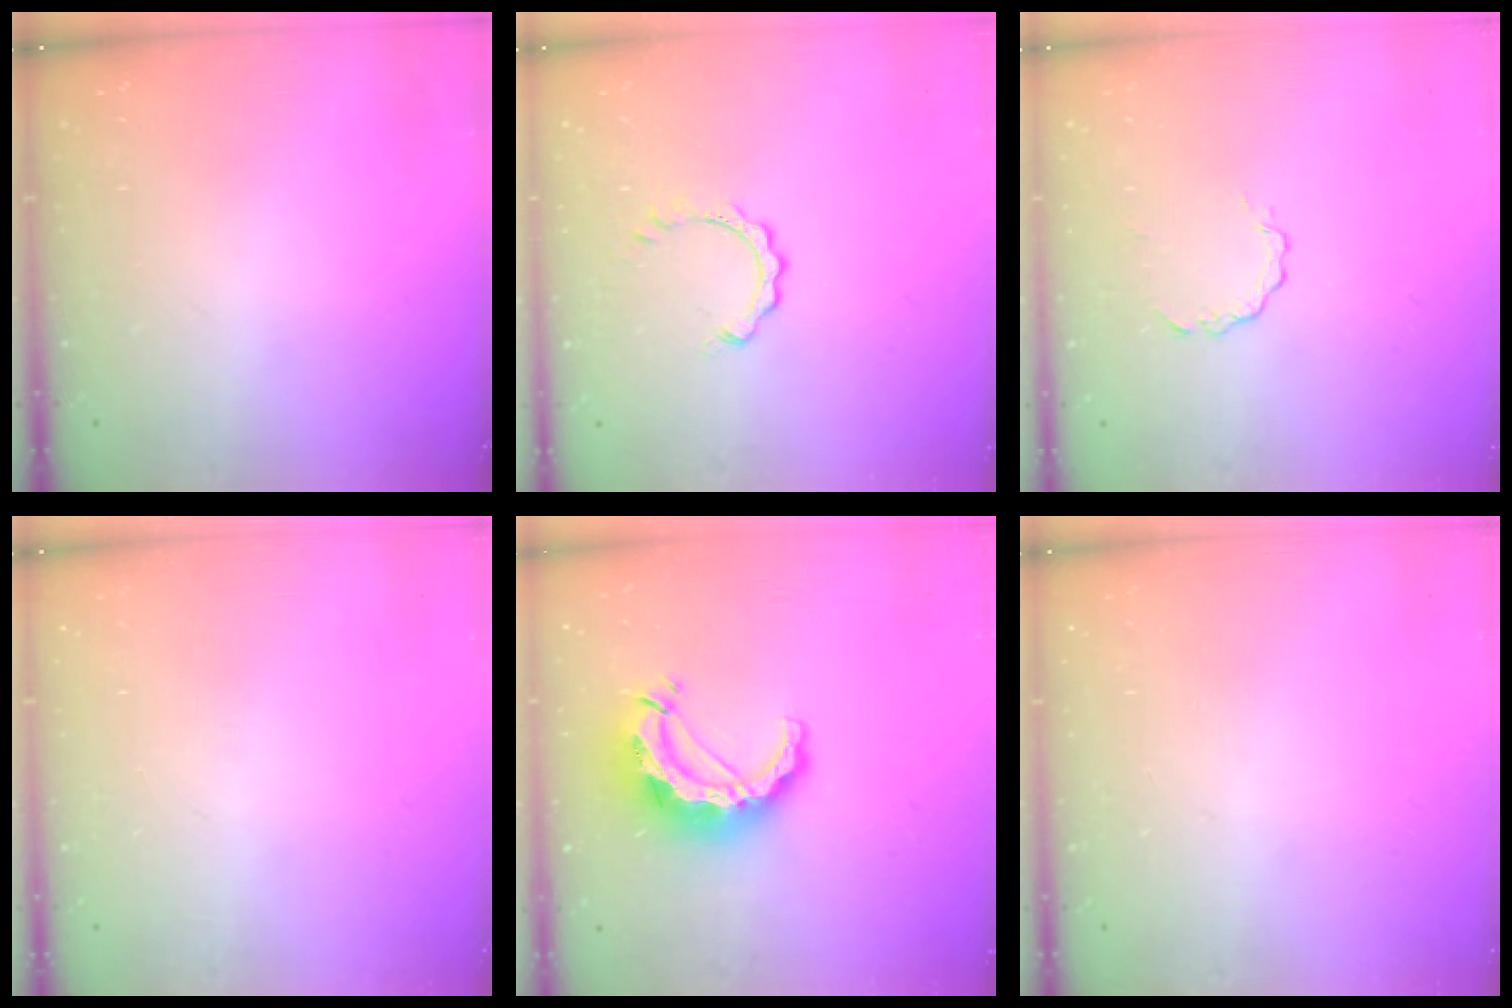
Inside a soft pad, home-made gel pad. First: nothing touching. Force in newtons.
{"total": 3.7, "press": 3.7, "slide": 0.2}
{"total": 1.7, "press": 1.7, "slide": 0.2}
{"total": 0.0}
{"total": 13.2, "press": 13.2, "slide": 1.4}
{"total": 0.0}